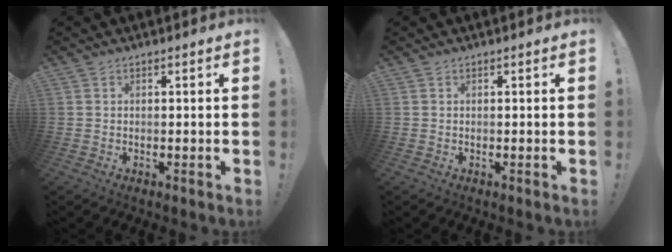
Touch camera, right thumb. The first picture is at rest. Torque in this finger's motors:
{"motor_torque": [-0.08, 0.08, -0.07, 0.00, 0.00]}